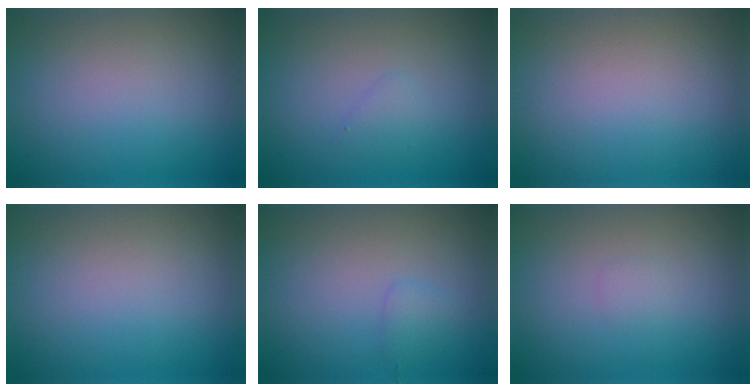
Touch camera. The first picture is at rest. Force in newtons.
{"total": 0.8, "press": 0.8, "slide": 0.1}
{"total": 0.0}
{"total": 0.0}
{"total": 1.1, "press": 1.1, "slide": 0.1}
{"total": 0.5, "press": 0.5, "slide": 0.0}